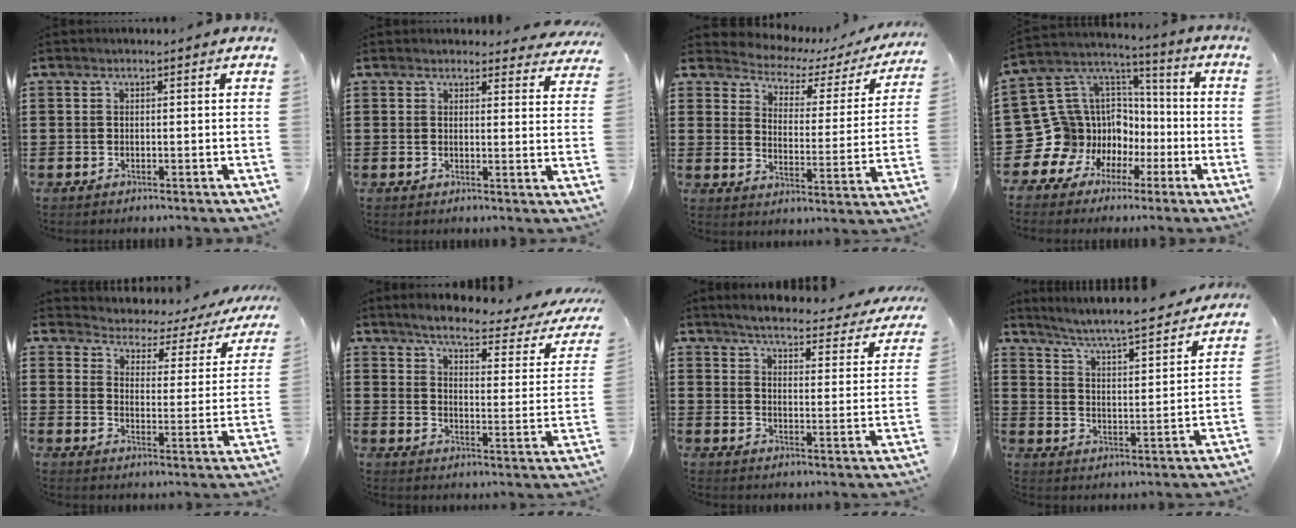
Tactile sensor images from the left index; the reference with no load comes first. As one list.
[{"total": 2.9, "force": [2.7, 0.6, 0.5], "torque": [-0.003, -0.014, 0.048]}, {"total": 3.4, "force": [2.9, 1.5, 0.8], "torque": [-0.040, -0.023, 0.040]}, {"total": 14.0, "force": [-4.8, 13.0, 2.2], "torque": [-0.116, -0.018, -0.046]}, {"total": 2.5, "force": [2.3, 0.8, 0.4], "torque": [-0.027, -0.026, 0.029]}, {"total": 4.8, "force": [3.9, 0.2, 2.8], "torque": [-0.075, -0.025, 0.058]}, {"total": 4.2, "force": [3.9, -0.1, 1.4], "torque": [-0.050, -0.033, 0.061]}, {"total": 5.2, "force": [4.9, -0.5, 1.7], "torque": [-0.056, -0.044, 0.074]}]